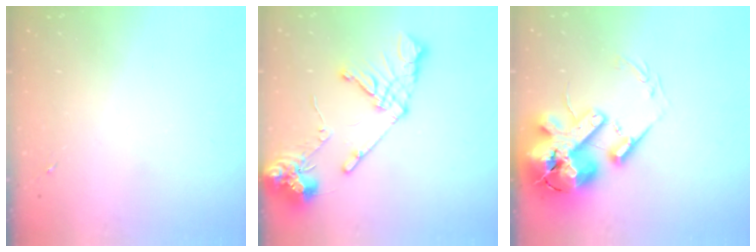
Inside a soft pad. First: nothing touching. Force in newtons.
{"total": 15.5, "press": 15.3, "slide": 2.3}
{"total": 20.9, "press": 20.6, "slide": 3.4}